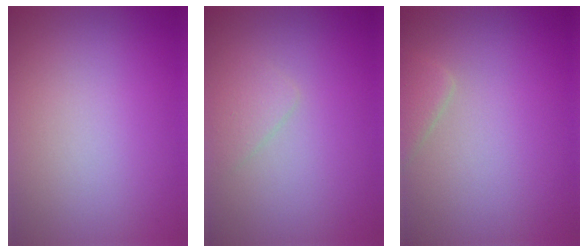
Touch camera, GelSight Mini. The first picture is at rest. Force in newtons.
{"total": 1.3, "press": 1.3, "slide": 0.1}
{"total": 1.8, "press": 1.8, "slide": 0.1}